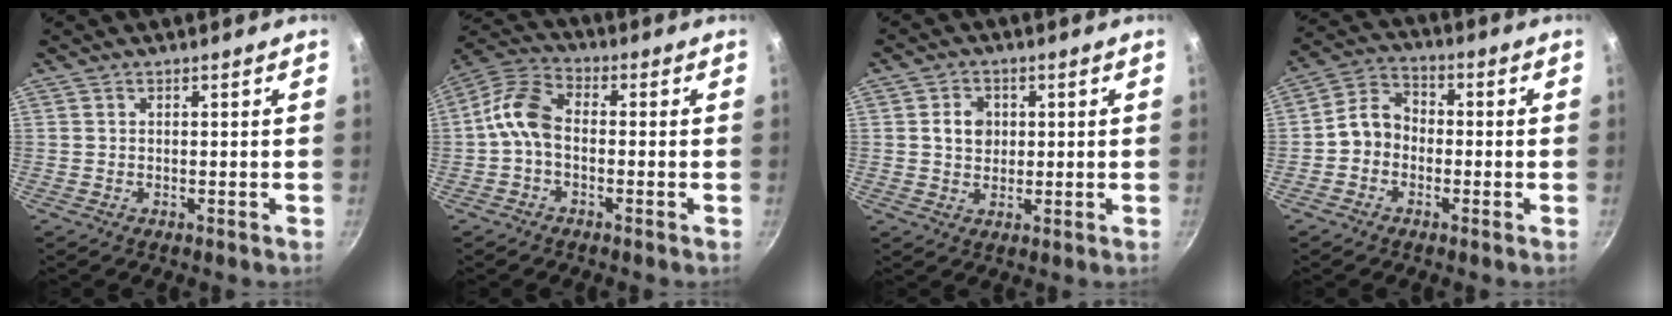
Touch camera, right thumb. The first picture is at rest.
{"total": 7.9, "force": [-1.5, 5.0, 5.9], "torque": [-0.112, 0.036, -0.047]}
{"total": 4.8, "force": [0.8, 4.0, 2.5], "torque": [-0.019, 0.003, 0.011]}
{"total": 6.7, "force": [-1.5, 5.5, 3.6], "torque": [-0.040, 0.028, -0.046]}